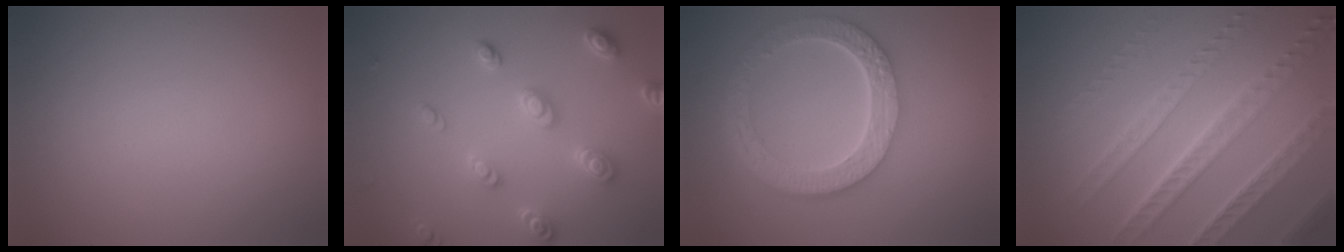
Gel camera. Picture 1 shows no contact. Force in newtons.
{"total": 3.2, "press": 3.0, "slide": 0.9}
{"total": 6.0, "press": 4.5, "slide": 4.0}
{"total": 7.8, "press": 5.5, "slide": 5.6}